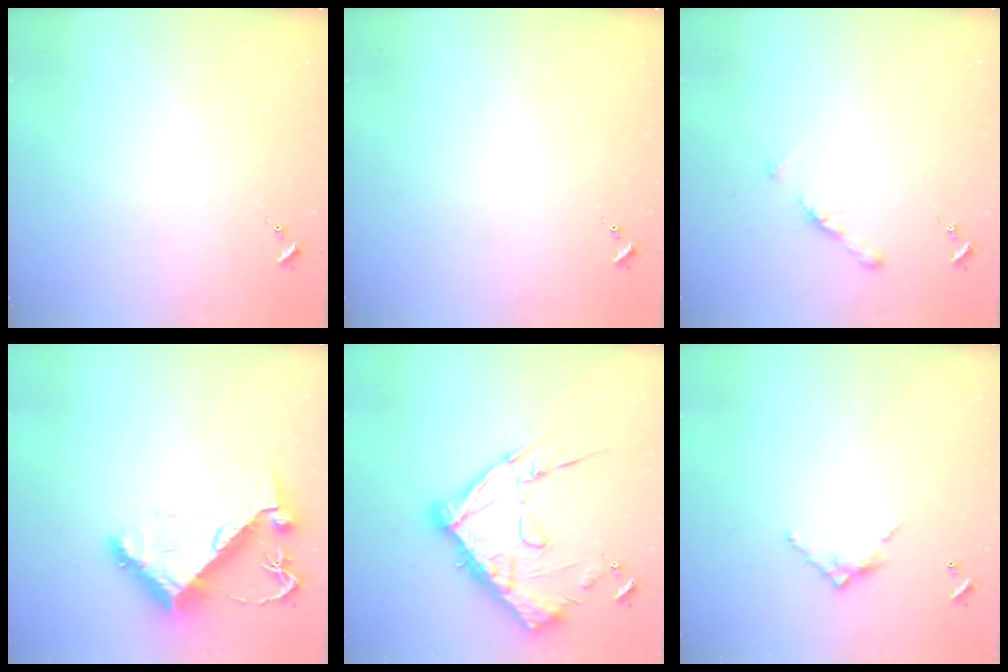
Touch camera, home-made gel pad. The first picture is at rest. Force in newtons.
{"total": 0.0}
{"total": 5.3, "press": 5.2, "slide": 0.6}
{"total": 10.3, "press": 10.2, "slide": 1.5}
{"total": 19.4, "press": 19.4, "slide": 1.0}
{"total": 6.7, "press": 6.7, "slide": 0.4}